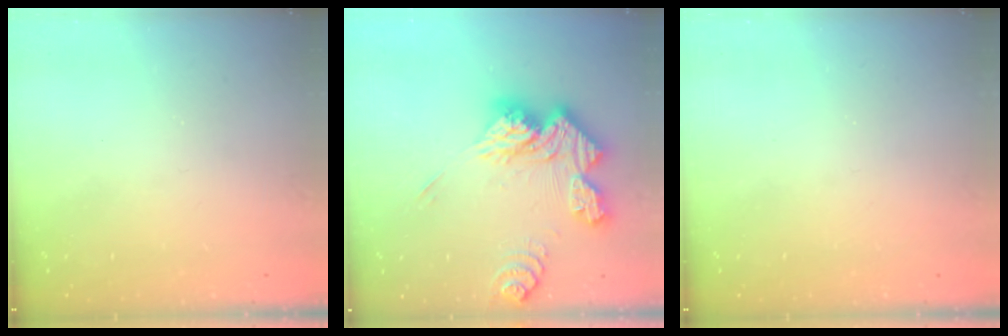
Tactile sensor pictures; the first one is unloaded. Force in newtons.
{"total": 16.8, "press": 16.8, "slide": 0.2}
{"total": 0.0}